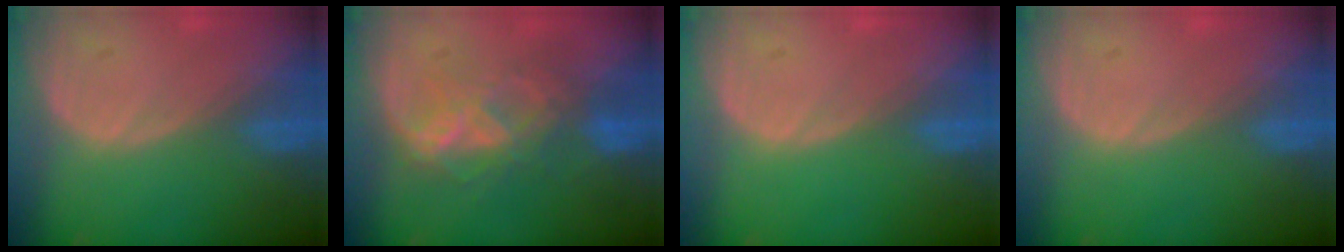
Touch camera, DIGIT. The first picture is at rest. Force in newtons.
{"total": 6.7, "press": 6.5, "slide": 1.5}
{"total": 0.0}
{"total": 0.0}